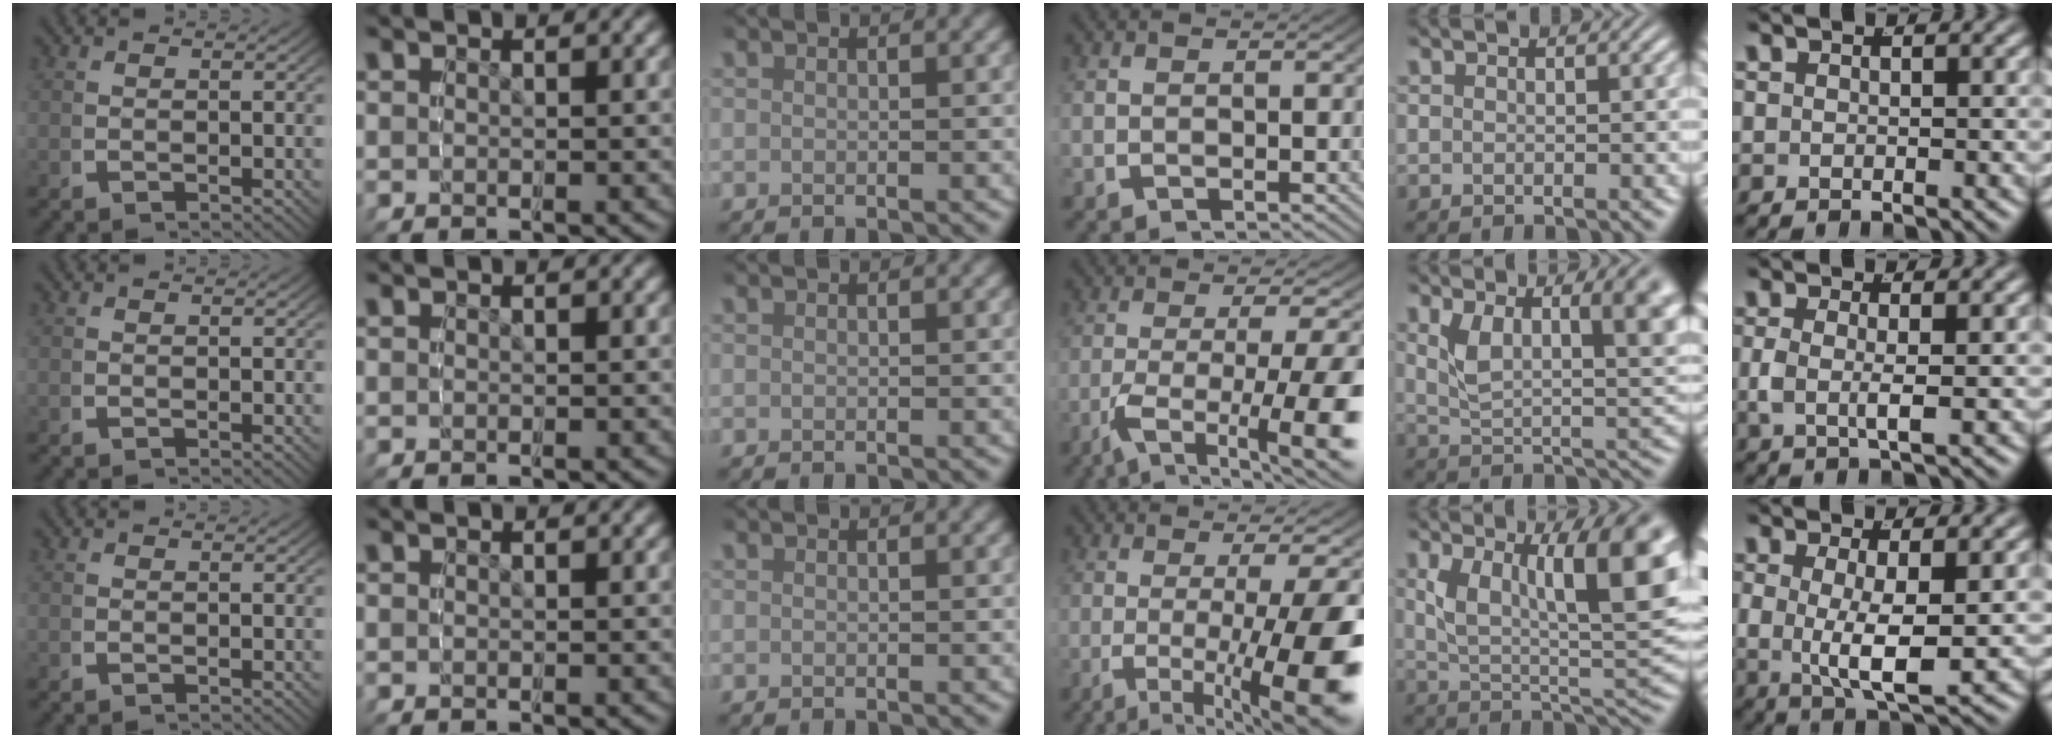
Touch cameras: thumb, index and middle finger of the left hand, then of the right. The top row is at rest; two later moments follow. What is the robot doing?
{"motion": "grasp_and_lifting", "object": "button"}